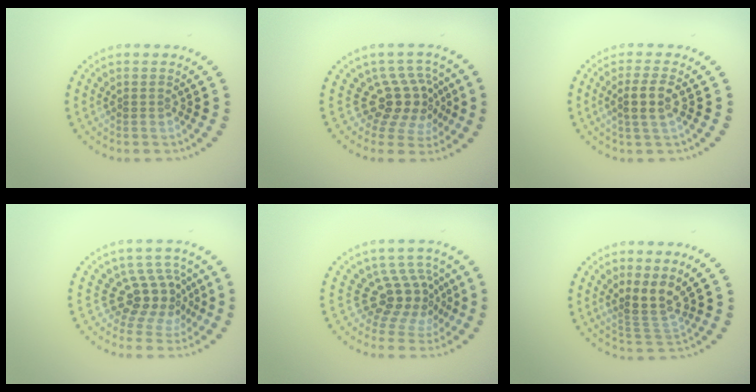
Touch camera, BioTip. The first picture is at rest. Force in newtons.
{"total": 4.1, "press": 2.9, "slide": 2.9}
{"total": 2.6, "press": 2.3, "slide": 1.3}
{"total": 3.9, "press": 3.0, "slide": 2.5}
{"total": 4.0, "press": 2.8, "slide": 2.9}
{"total": 3.0, "press": 2.3, "slide": 1.9}